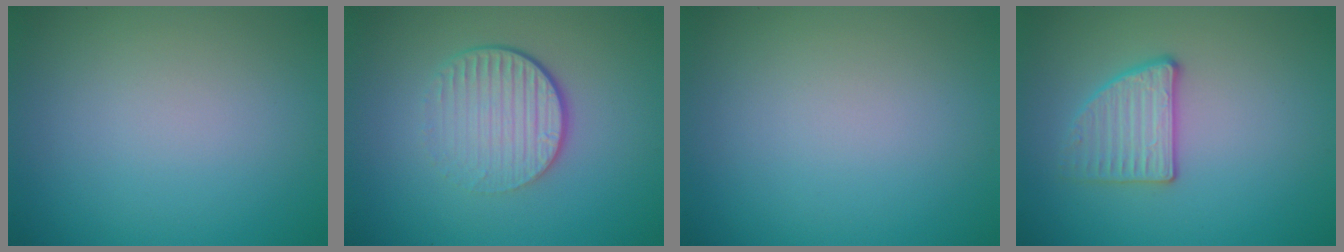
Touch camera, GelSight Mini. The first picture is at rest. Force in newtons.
{"total": 4.5, "press": 2.8, "slide": 3.5}
{"total": 0.0}
{"total": 2.7, "press": 2.6, "slide": 0.8}